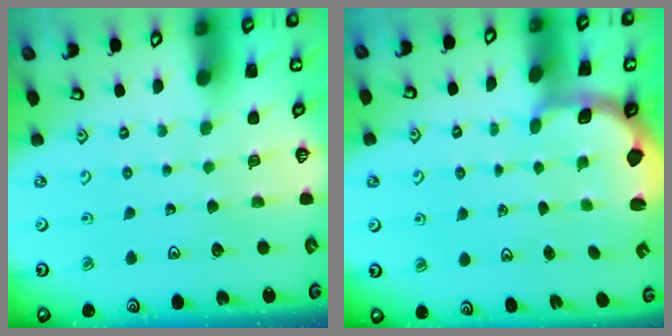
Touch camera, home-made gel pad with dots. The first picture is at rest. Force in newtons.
{"total": 2.5, "press": 1.1, "slide": 2.2}